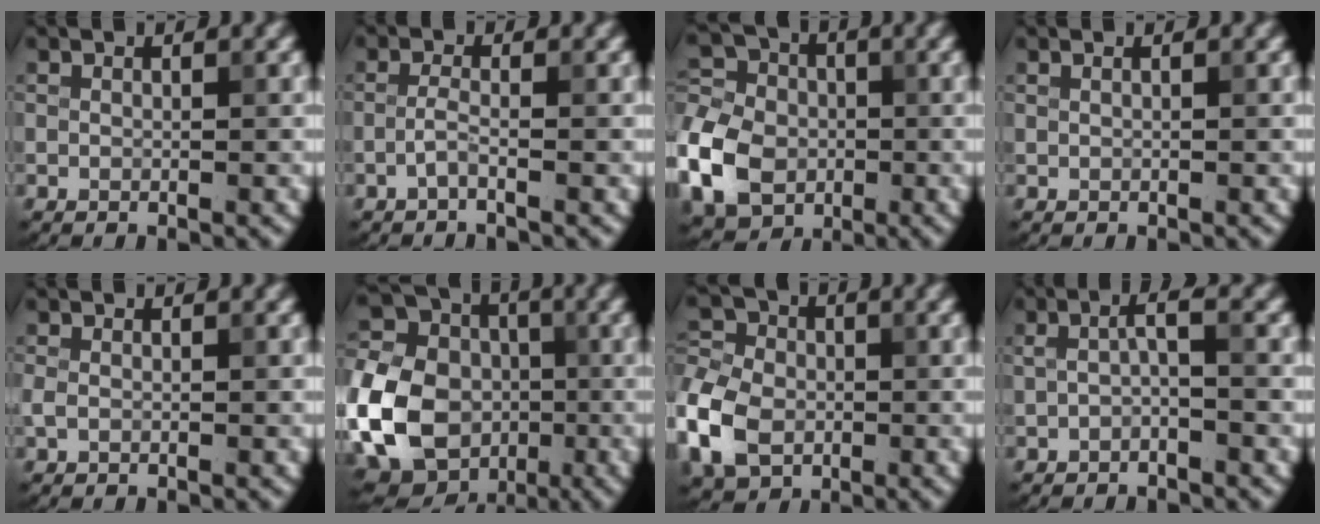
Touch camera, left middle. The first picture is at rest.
{"total": 1.3, "force": [-0.7, 0.2, 1.1], "torque": [-0.025, 0.003, -0.019]}
{"total": 9.6, "force": [-3.2, 7.4, 5.3], "torque": [-0.124, -0.002, -0.081]}
{"total": 0.7, "force": [0.3, 0.3, 0.5], "torque": [-0.007, -0.001, -0.003]}
{"total": 0.8, "force": [-0.1, 0.5, 0.6], "torque": [-0.018, -0.001, -0.004]}
{"total": 14.2, "force": [-3.4, 11.6, 7.5], "torque": [-0.186, -0.022, -0.062]}
{"total": 8.3, "force": [-2.7, 6.2, 4.8], "torque": [-0.115, -0.004, -0.066]}
{"total": 1.8, "force": [-0.4, 0.3, 1.8], "torque": [-0.035, 0.008, -0.010]}